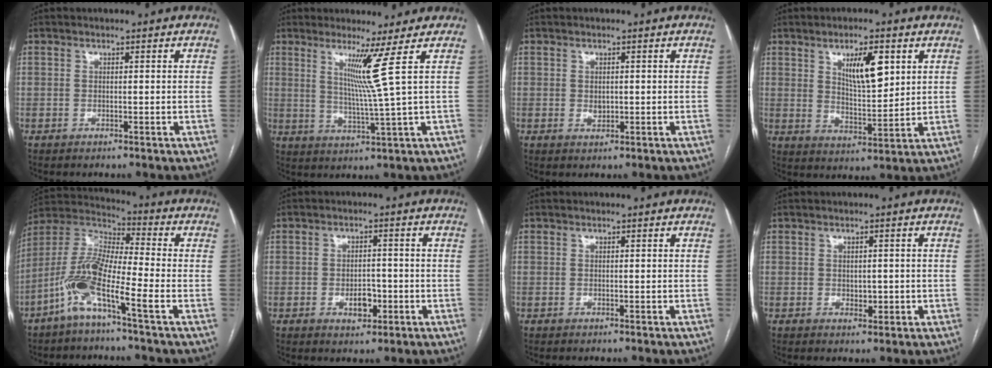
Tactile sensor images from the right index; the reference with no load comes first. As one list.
[{"total": 6.1, "force": [2.6, -3.1, 4.6], "torque": [-0.089, -0.028, 0.059]}, {"total": 1.5, "force": [0.0, 1.1, 1.1], "torque": [-0.018, -0.001, 0.004]}, {"total": 8.4, "force": [3.6, 2.5, 7.1], "torque": [-0.121, -0.002, 0.066]}, {"total": 10.9, "force": [-5.2, 0.7, 9.6], "torque": [-0.207, 0.004, -0.112]}, {"total": 3.9, "force": [-1.3, 2.2, 2.9], "torque": [-0.043, 0.003, -0.014]}, {"total": 0.0}, {"total": 2.0, "force": [-0.2, 1.4, 1.4], "torque": [-0.016, 0.001, 0.004]}]